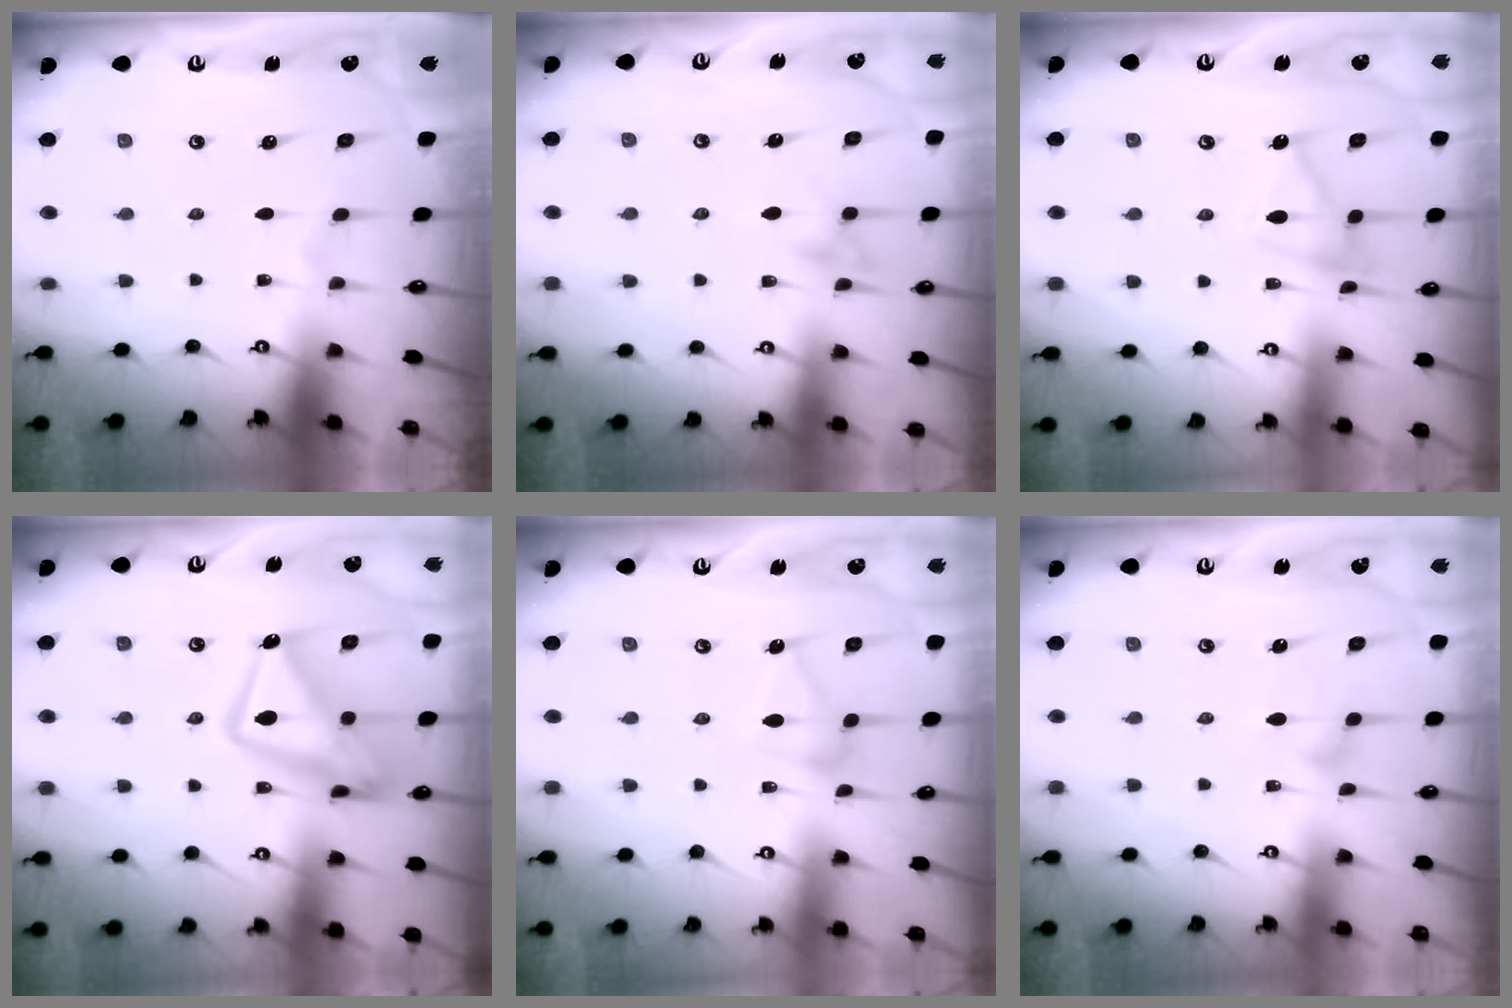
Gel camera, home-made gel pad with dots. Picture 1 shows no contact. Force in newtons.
{"total": 9.3, "press": 9.3, "slide": 0.8}
{"total": 12.4, "press": 12.3, "slide": 0.7}
{"total": 15.4, "press": 15.4, "slide": 1.4}
{"total": 9.2, "press": 9.2, "slide": 0.4}
{"total": 8.3, "press": 8.3, "slide": 0.5}